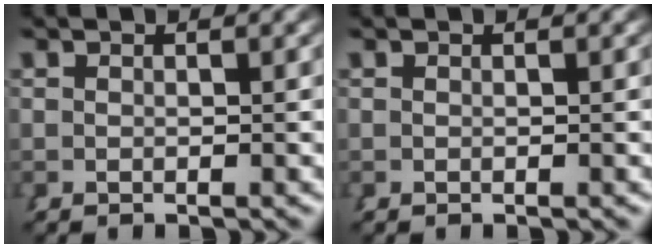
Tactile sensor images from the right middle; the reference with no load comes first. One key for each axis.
{"total": 0.0}